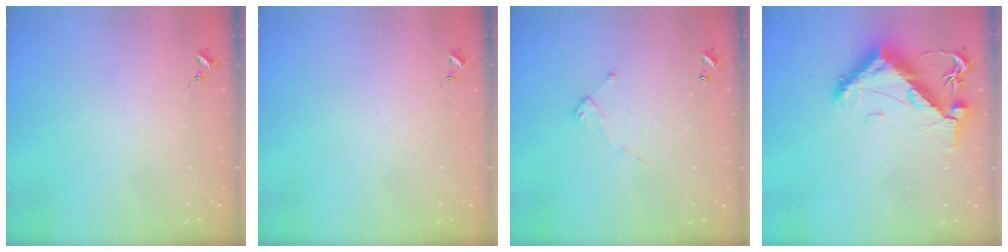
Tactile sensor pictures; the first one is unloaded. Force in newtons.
{"total": 0.0}
{"total": 5.0, "press": 5.0, "slide": 0.4}
{"total": 11.0, "press": 10.9, "slide": 1.0}